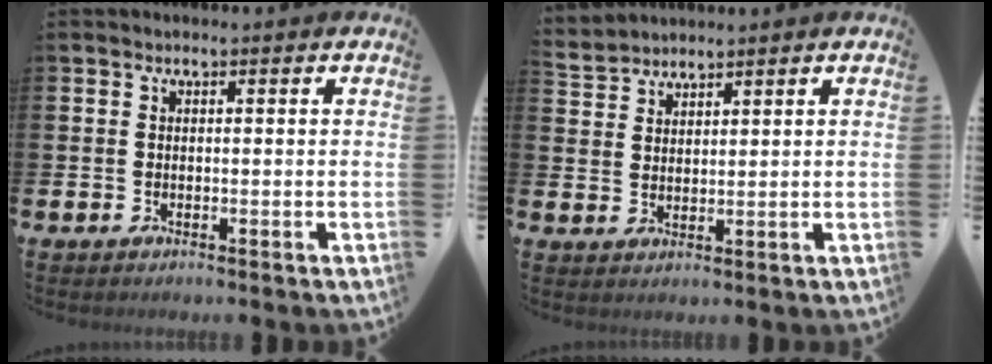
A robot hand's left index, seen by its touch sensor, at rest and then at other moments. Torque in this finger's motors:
{"motor_torque": [0.08, -0.19, -0.06, -0.01]}